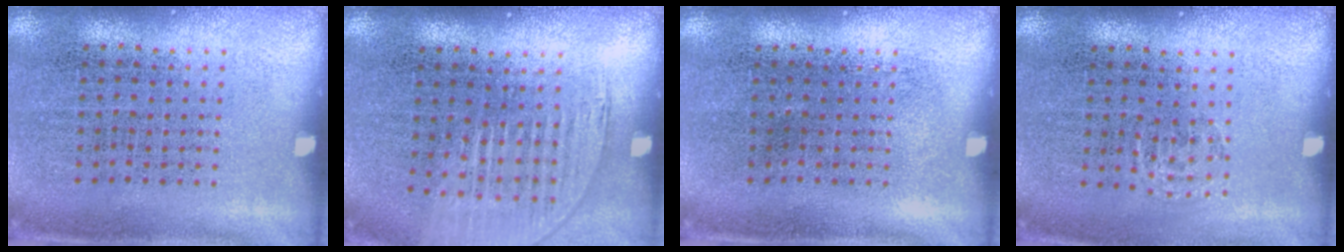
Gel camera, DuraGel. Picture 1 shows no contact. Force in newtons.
{"total": 1.2, "press": 1.1, "slide": 0.5}
{"total": 0.0}
{"total": 0.6, "press": 0.5, "slide": 0.3}